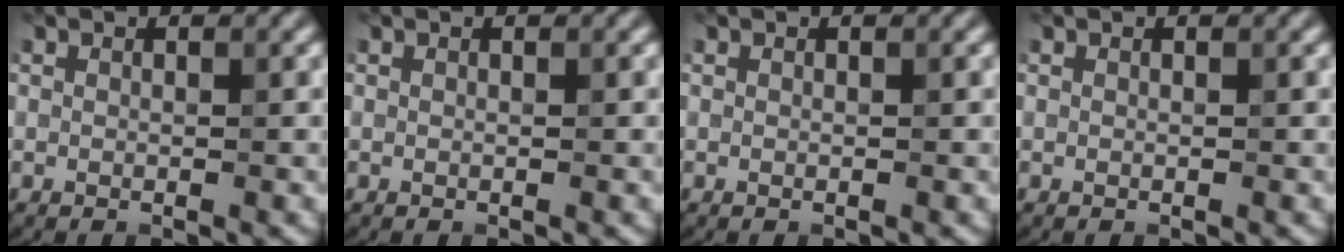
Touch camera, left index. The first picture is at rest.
{"total": 0.0}
{"total": 0.0}
{"total": 0.0}